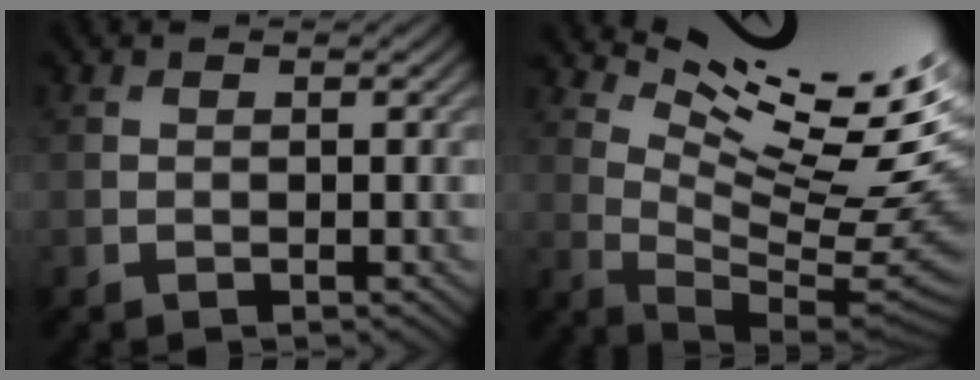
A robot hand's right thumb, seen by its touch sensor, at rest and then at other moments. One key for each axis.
{"total": 15.7, "fx": 8.3, "fy": 4.3, "fz": 12.6, "tx": -0.183, "ty": 0.015, "tz": 0.137}